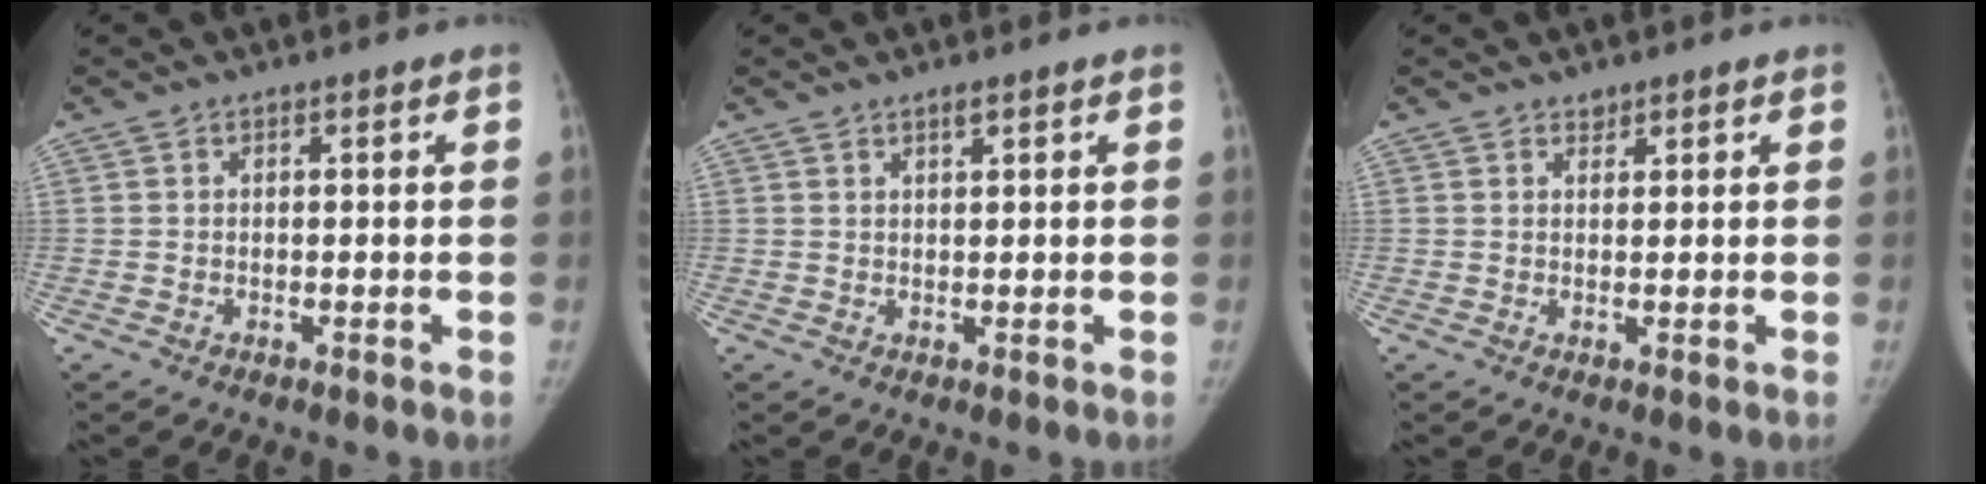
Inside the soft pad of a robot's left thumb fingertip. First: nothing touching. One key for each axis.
{"total": 1.2, "fx": 1.0, "fy": 0.3, "fz": 0.7, "tx": -0.010, "ty": -0.006, "tz": 0.018}
{"total": 1.2, "fx": 1.0, "fy": 0.6, "fz": 0.2, "tx": 0.007, "ty": -0.008, "tz": 0.013}